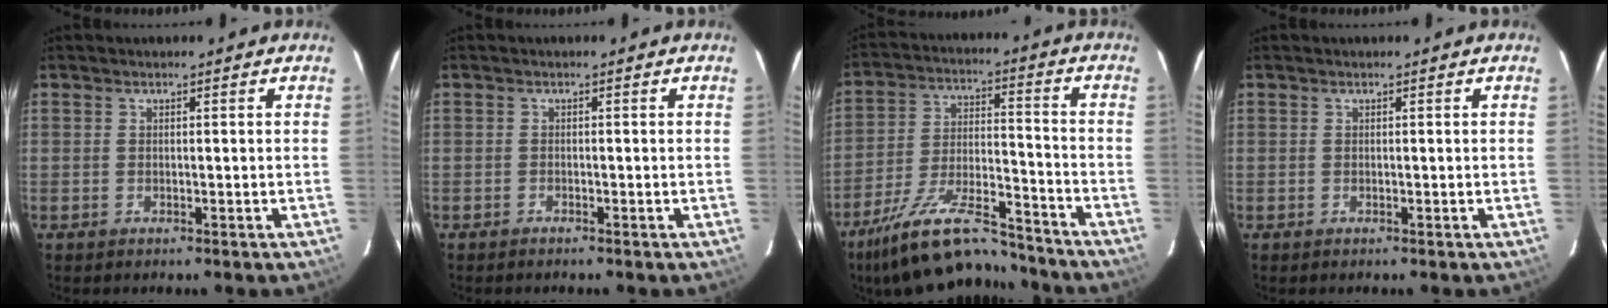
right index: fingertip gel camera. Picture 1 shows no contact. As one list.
[{"total": 0.6, "force": [-0.6, 0.0, 0.0], "torque": [-0.002, 0.000, -0.011]}, {"total": 19.1, "force": [-16.1, 4.4, 9.3], "torque": [-0.181, -0.018, -0.261]}, {"total": 0.0}]